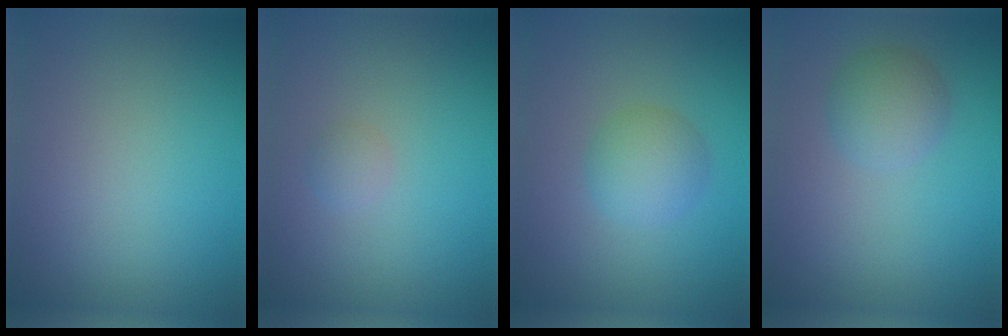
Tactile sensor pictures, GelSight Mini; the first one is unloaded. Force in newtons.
{"total": 0.9, "press": 0.9, "slide": 0.1}
{"total": 3.0, "press": 3.0, "slide": 0.1}
{"total": 2.9, "press": 2.9, "slide": 0.0}